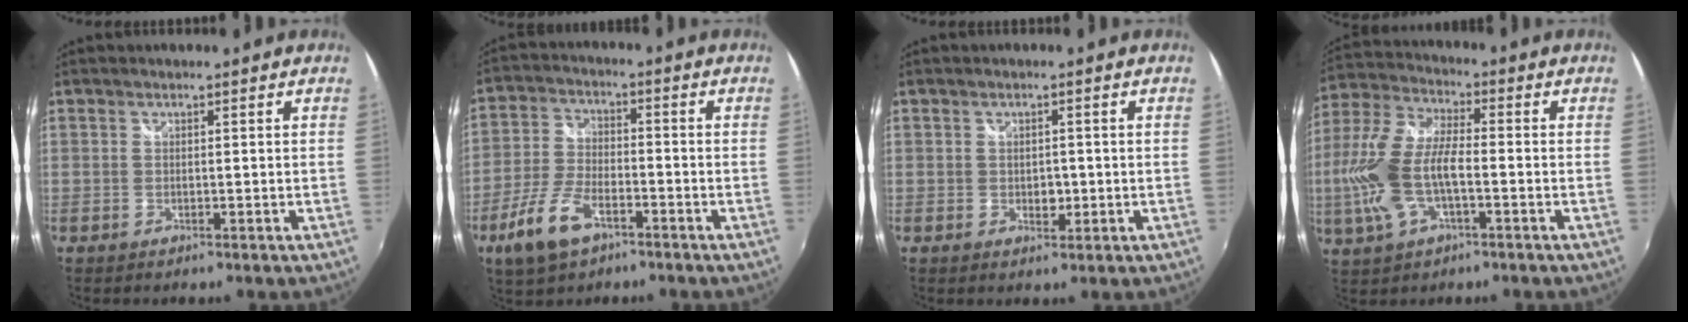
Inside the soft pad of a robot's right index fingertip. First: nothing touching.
{"total": 10.2, "force": [-5.8, 4.7, 6.9], "torque": [-0.157, -0.006, -0.110]}
{"total": 2.1, "force": [-0.4, 1.6, 1.3], "torque": [-0.019, -0.001, -0.006]}
{"total": 13.7, "force": [-3.1, 5.7, 12.1], "torque": [-0.267, 0.000, -0.061]}